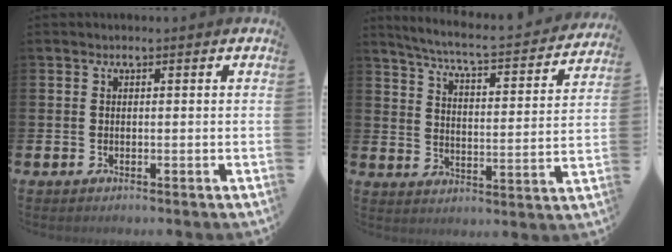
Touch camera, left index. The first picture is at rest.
{"total": 5.8, "force": [5.3, 0.3, 2.4], "torque": [-0.073, -0.043, 0.083]}